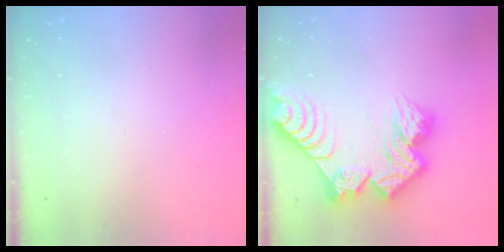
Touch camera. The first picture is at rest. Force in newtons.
{"total": 19.0, "press": 18.9, "slide": 1.9}